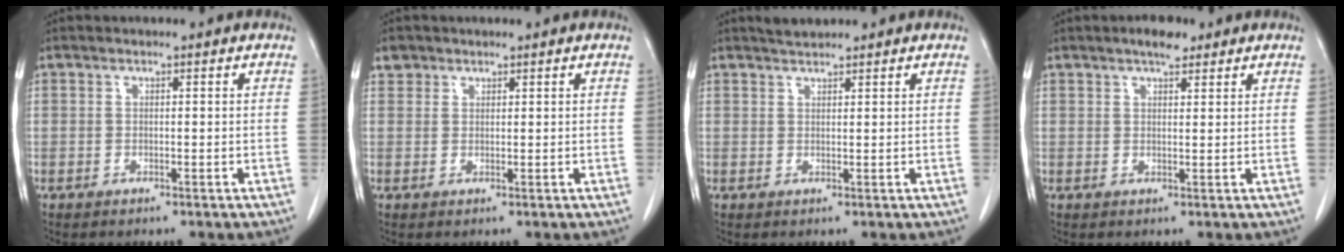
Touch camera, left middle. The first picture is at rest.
{"total": 1.7, "force": [1.2, 1.3, 0.0], "torque": [0.009, 0.007, 0.017]}
{"total": 1.8, "force": [1.8, 0.2, 0.4], "torque": [-0.014, 0.004, 0.034]}
{"total": 3.2, "force": [2.4, 1.2, 1.8], "torque": [-0.032, 0.005, 0.035]}